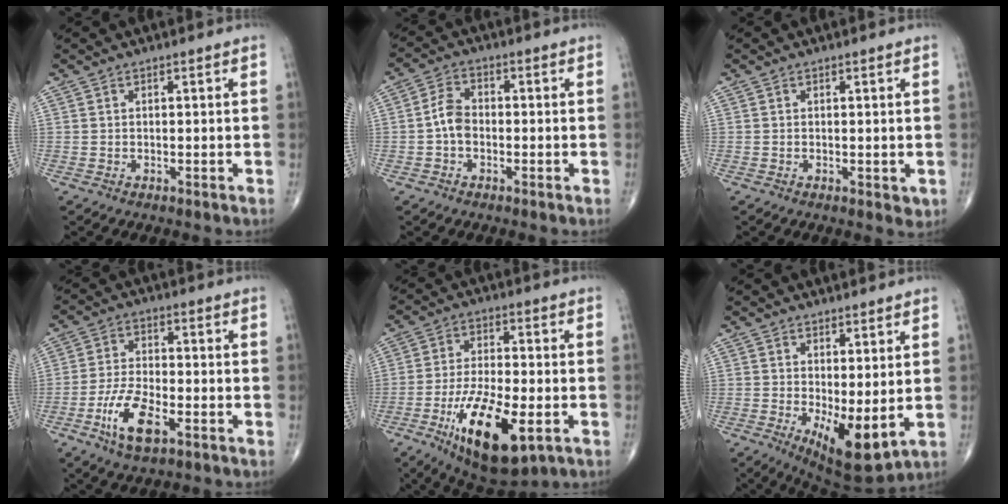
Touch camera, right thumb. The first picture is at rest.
{"total": 4.5, "force": [-1.1, 3.1, 3.1], "torque": [-0.052, 0.017, -0.029]}
{"total": 1.5, "force": [-0.1, 0.8, 1.3], "torque": [-0.016, -0.005, -0.001]}
{"total": 9.3, "force": [-4.2, 3.8, 7.4], "torque": [-0.151, 0.011, -0.078]}
{"total": 17.1, "force": [-6.6, 6.5, 14.3], "torque": [-0.249, 0.004, -0.100]}
{"total": 9.2, "force": [-0.8, 3.6, 8.4], "torque": [-0.127, -0.024, 0.003]}